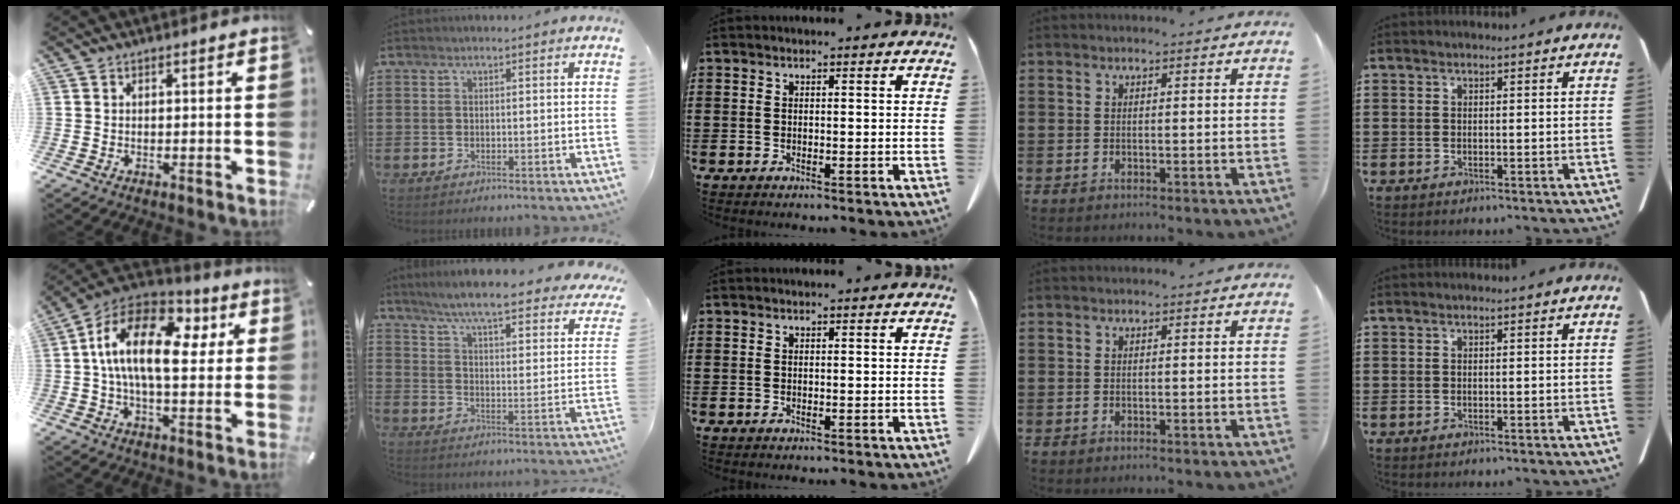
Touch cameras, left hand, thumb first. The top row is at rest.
{"thumb": {"total": 19.2, "force": [3.9, 10.5, 15.6], "torque": [-0.300, -0.010, 0.057]}, "index": {"total": 6.7, "force": [5.8, -0.6, 3.3], "torque": [-0.080, -0.048, 0.093]}}